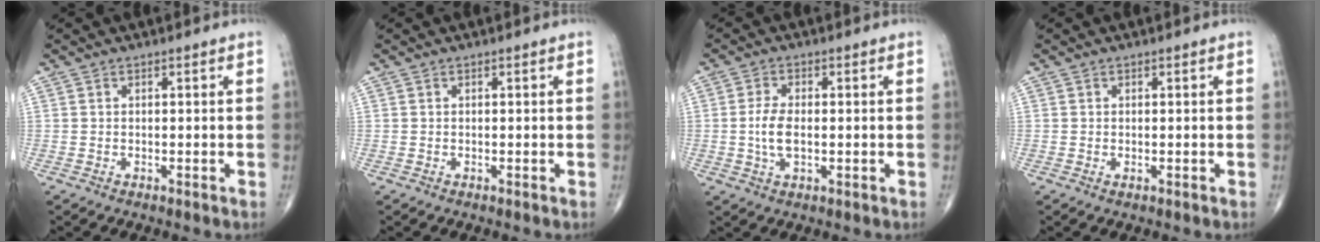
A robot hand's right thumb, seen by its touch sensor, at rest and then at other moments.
{"total": 0.0}
{"total": 5.0, "force": [-0.3, 2.4, 4.4], "torque": [-0.092, -0.003, -0.008]}
{"total": 0.0}